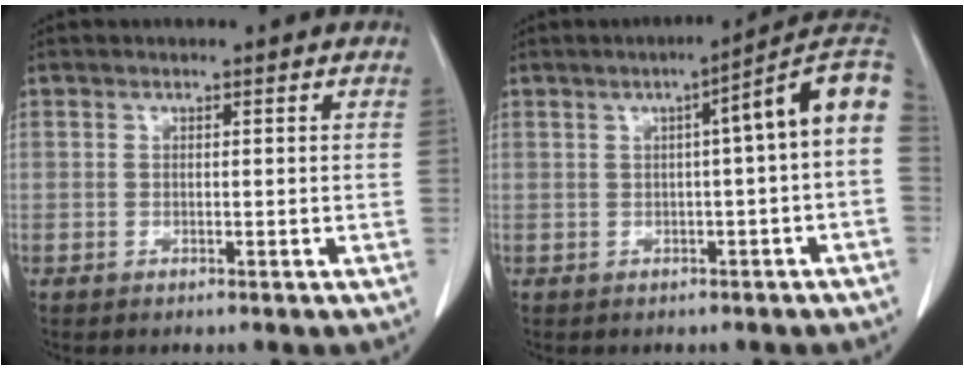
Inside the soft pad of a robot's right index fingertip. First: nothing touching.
{"total": 9.1, "force": [1.1, 0.0, 9.0], "torque": [-0.114, 0.031, 0.006]}